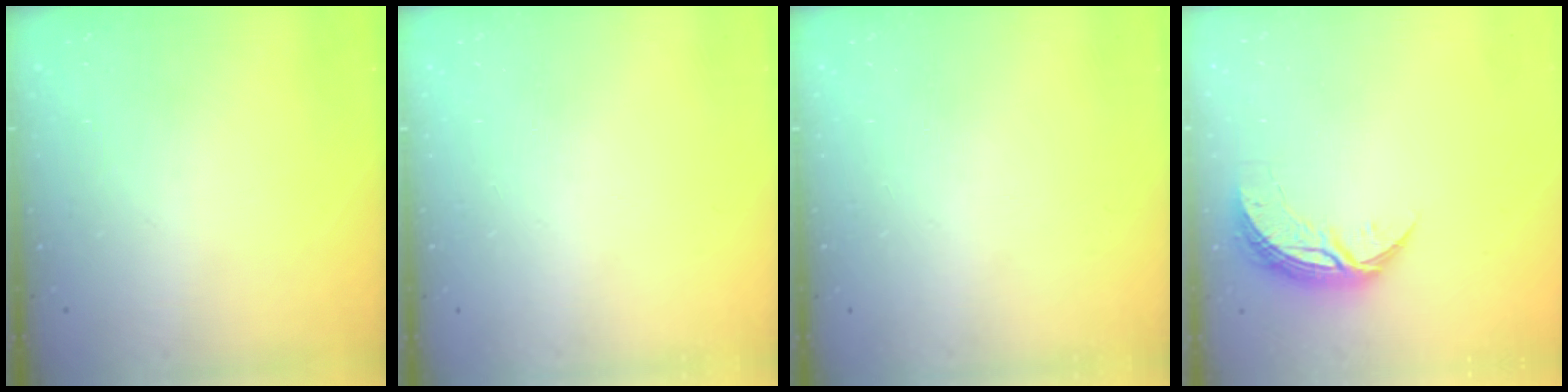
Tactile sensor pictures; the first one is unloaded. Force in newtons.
{"total": 0.0}
{"total": 0.0}
{"total": 8.4, "press": 8.4, "slide": 0.6}